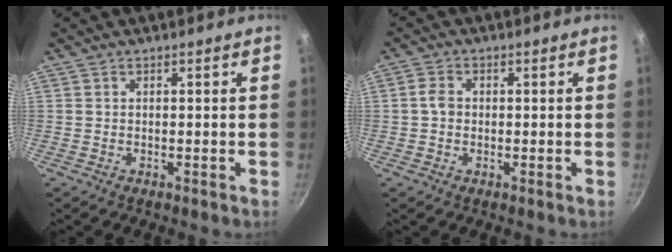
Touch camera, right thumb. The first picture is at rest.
{"total": 2.8, "force": [-0.1, 2.2, 1.7], "torque": [-0.028, 0.009, -0.007]}